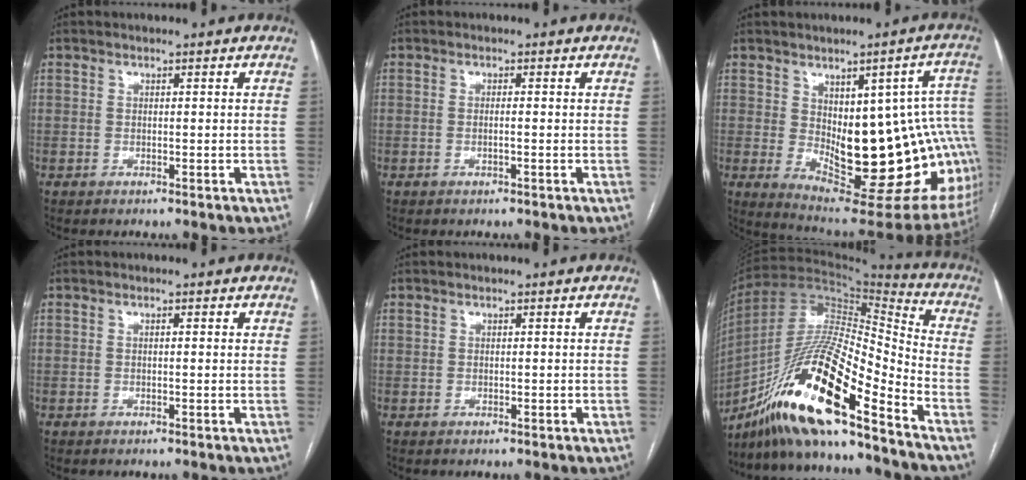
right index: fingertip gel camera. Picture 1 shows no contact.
{"total": 0.9, "force": [-0.3, 0.0, 0.8], "torque": [-0.017, 0.000, -0.004]}
{"total": 24.1, "force": [-1.9, 8.9, 22.3], "torque": [-0.213, 0.009, 0.000]}
{"total": 0.6, "force": [0.2, 0.1, 0.6], "torque": [-0.012, 0.002, 0.001]}
{"total": 0.0}
{"total": 20.6, "force": [-13.2, 2.2, 15.7], "torque": [-0.313, -0.018, -0.242]}